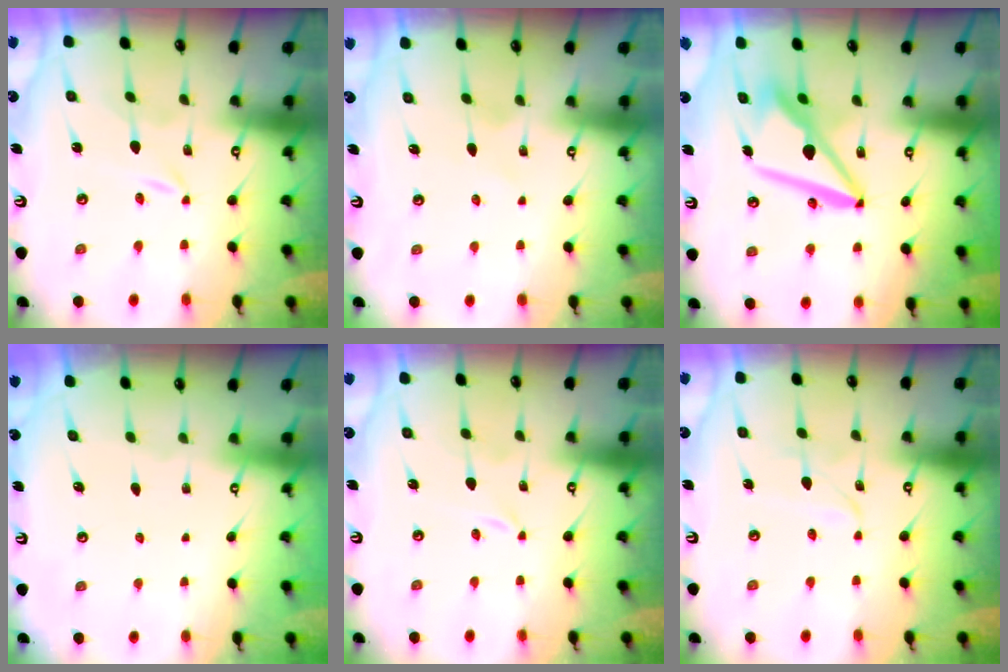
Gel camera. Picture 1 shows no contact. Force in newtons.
{"total": 2.8, "press": 2.8, "slide": 0.4}
{"total": 11.6, "press": 11.5, "slide": 1.3}
{"total": 0.0}
{"total": 0.0}
{"total": 2.1, "press": 2.1, "slide": 0.3}